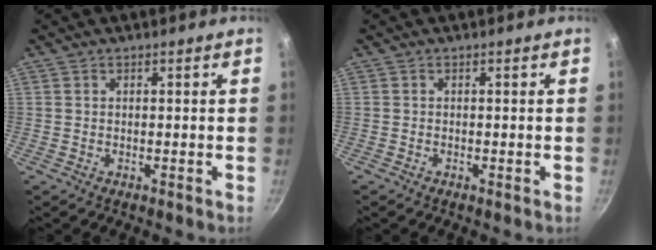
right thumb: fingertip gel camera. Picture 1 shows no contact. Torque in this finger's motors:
{"motor_torque": [-0.58, -0.40, -0.13, 0.30, 0.03]}